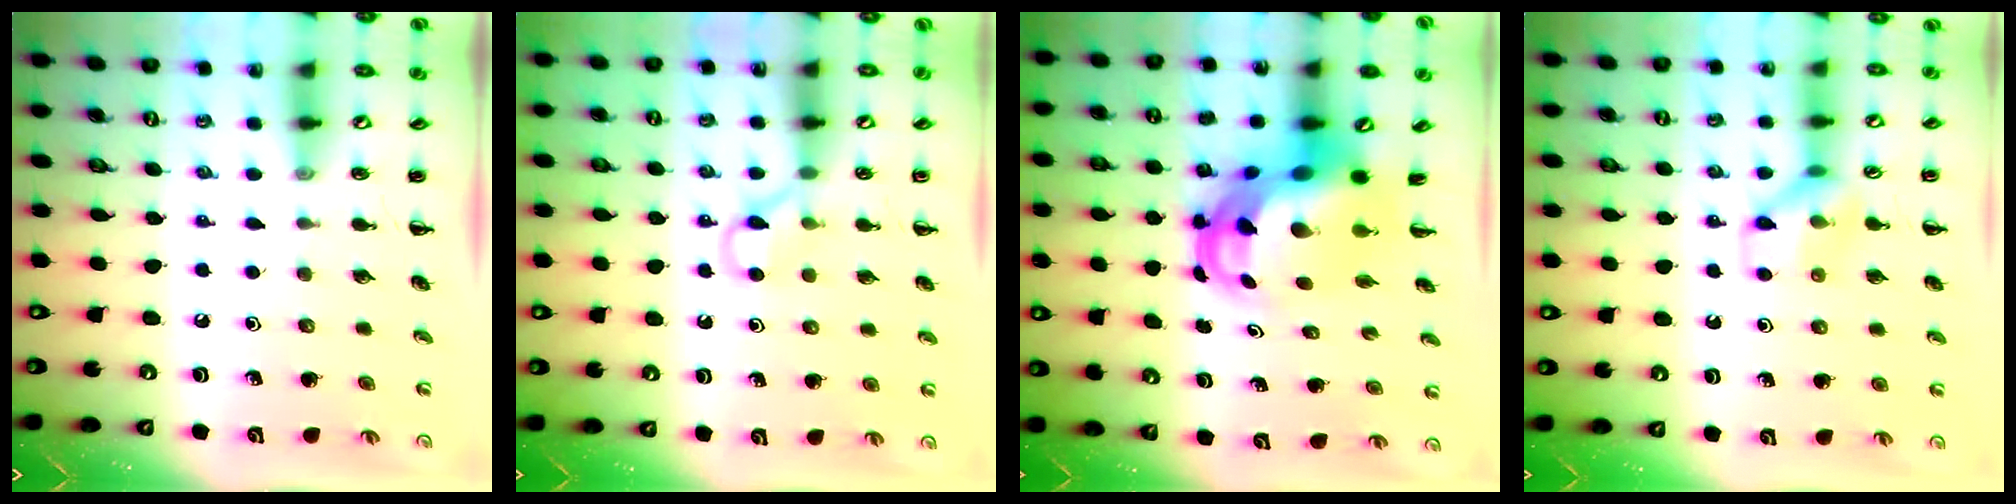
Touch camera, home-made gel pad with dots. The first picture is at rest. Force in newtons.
{"total": 5.4, "press": 5.2, "slide": 1.4}
{"total": 9.1, "press": 8.8, "slide": 2.4}
{"total": 8.7, "press": 8.7, "slide": 0.3}